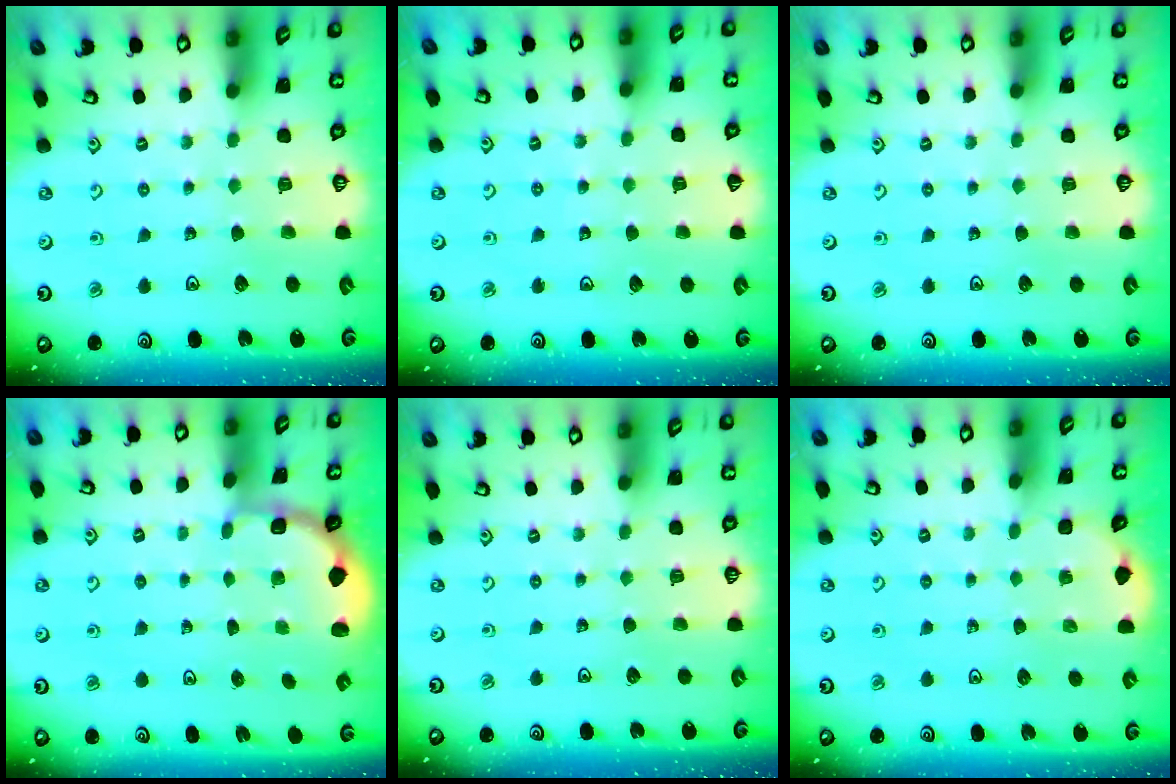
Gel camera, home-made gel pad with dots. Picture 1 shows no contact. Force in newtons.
{"total": 2.9, "press": 2.9, "slide": 0.3}
{"total": 0.0}
{"total": 1.9, "press": 1.7, "slide": 0.8}
{"total": 0.0}
{"total": 2.1, "press": 2.1, "slide": 0.2}